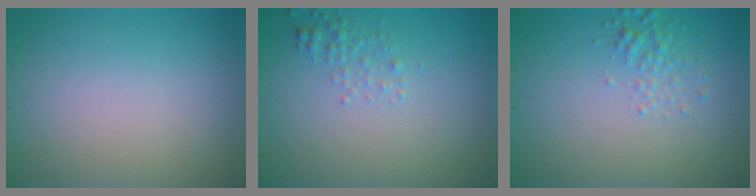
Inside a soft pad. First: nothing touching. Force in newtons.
{"total": 1.3, "press": 1.3, "slide": 0.1}
{"total": 1.6, "press": 1.6, "slide": 0.1}